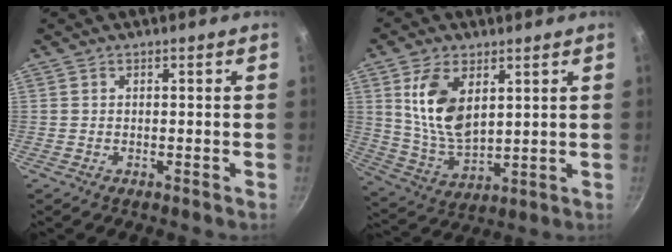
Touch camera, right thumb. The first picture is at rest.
{"total": 12.2, "force": [4.2, 6.8, 9.3], "torque": [-0.166, -0.029, 0.093]}